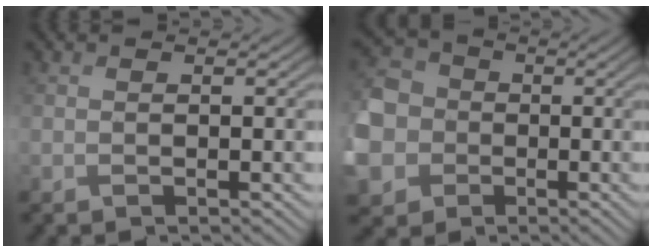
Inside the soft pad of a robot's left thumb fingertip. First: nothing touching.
{"total": 13.4, "force": [-3.9, 11.6, 5.4], "torque": [-0.177, -0.051, -0.097]}